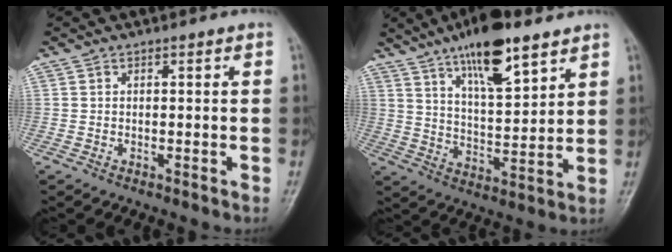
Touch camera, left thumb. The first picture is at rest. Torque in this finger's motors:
{"motor_torque": [2.63, 2.38, 0.95, -1.52, 0.44]}